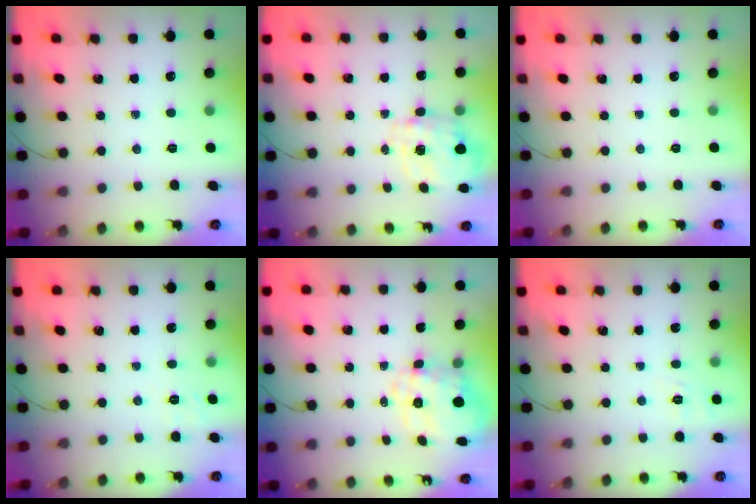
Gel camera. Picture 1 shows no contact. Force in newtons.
{"total": 2.5, "press": 2.3, "slide": 1.0}
{"total": 2.4, "press": 2.4, "slide": 0.5}
{"total": 1.9, "press": 0.8, "slide": 1.7}
{"total": 10.9, "press": 10.7, "slide": 2.2}
{"total": 1.8, "press": 0.1, "slide": 1.8}